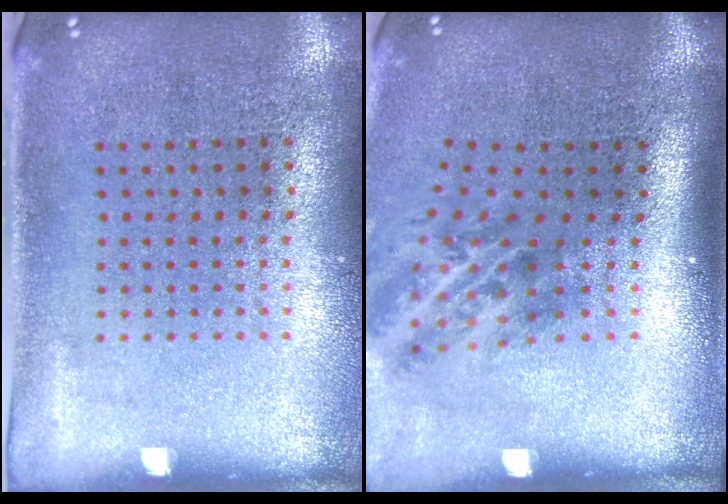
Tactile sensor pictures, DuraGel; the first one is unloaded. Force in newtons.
{"total": 2.1, "press": 1.3, "slide": 1.7}